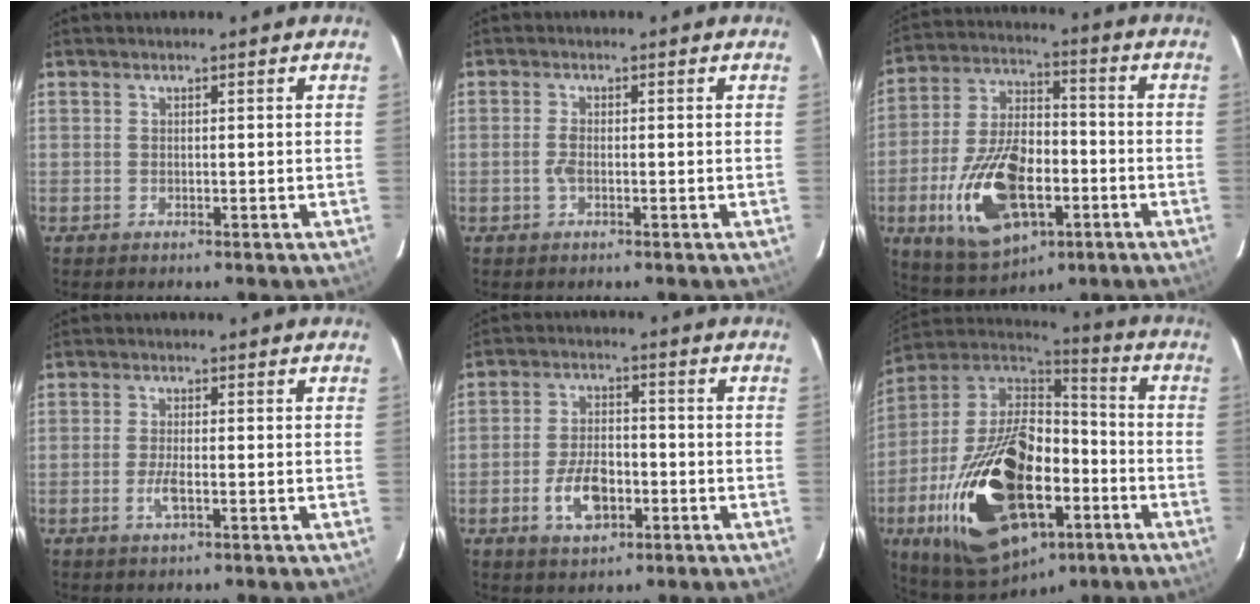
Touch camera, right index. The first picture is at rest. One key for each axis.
{"total": 2.0, "fx": -0.5, "fy": 0.8, "fz": 1.7, "tx": -0.039, "ty": 0.000, "tz": -0.011}
{"total": 20.3, "fx": -6.6, "fy": 10.8, "fz": 15.8, "tx": -0.332, "ty": -0.004, "tz": -0.102}
{"total": 3.5, "fx": -1.2, "fy": 0.9, "fz": 3.1, "tx": -0.068, "ty": -0.004, "tz": -0.024}
{"total": 8.8, "fx": -3.3, "fy": 4.9, "fz": 6.6, "tx": -0.134, "ty": 0.006, "tz": -0.051}
{"total": 32.2, "fx": -11.2, "fy": 17.7, "fz": 24.4, "tx": -0.488, "ty": -0.010, "tz": -0.166}